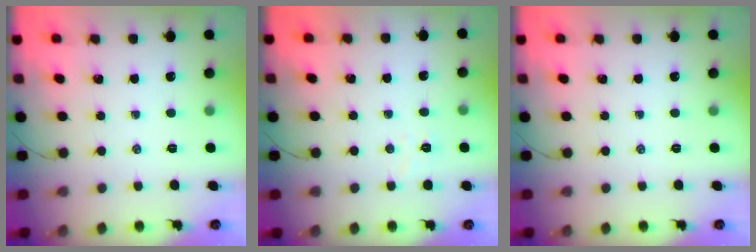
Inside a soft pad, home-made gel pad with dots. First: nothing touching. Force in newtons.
{"total": 2.5, "press": 2.4, "slide": 0.8}
{"total": 0.0}